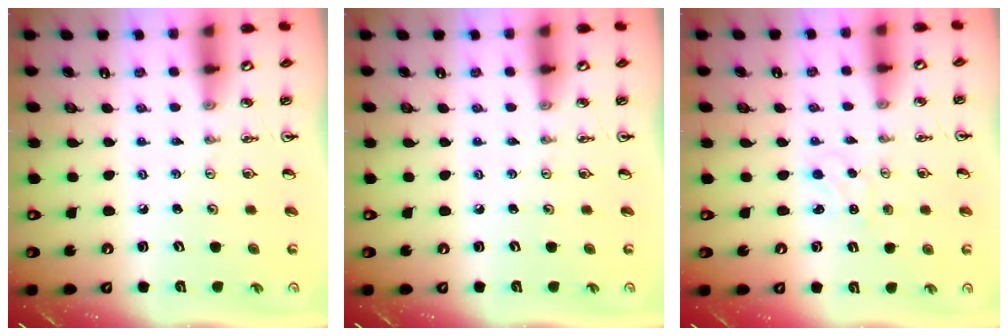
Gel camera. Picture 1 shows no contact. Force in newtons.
{"total": 0.0}
{"total": 0.0}